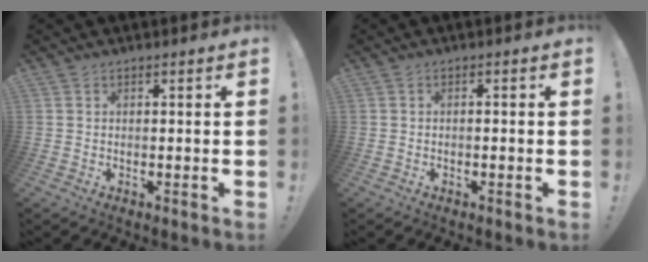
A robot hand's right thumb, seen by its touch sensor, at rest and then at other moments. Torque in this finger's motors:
{"motor_torque": [-0.06, -0.31, -0.09, 0.15, 0.01]}